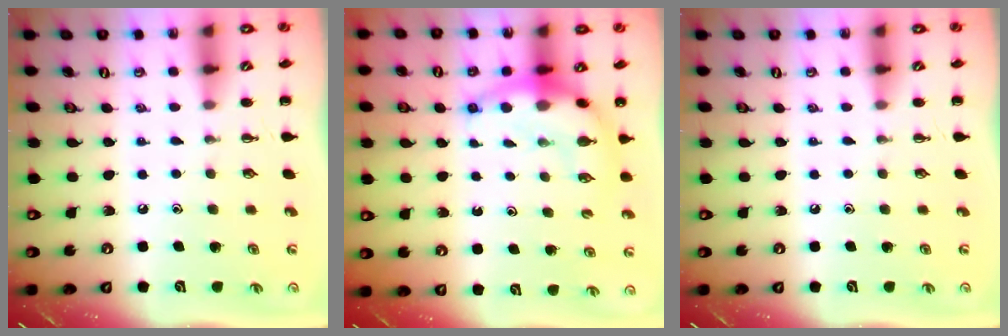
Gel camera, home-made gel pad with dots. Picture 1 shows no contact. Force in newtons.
{"total": 9.6, "press": 9.3, "slide": 2.4}
{"total": 0.0}